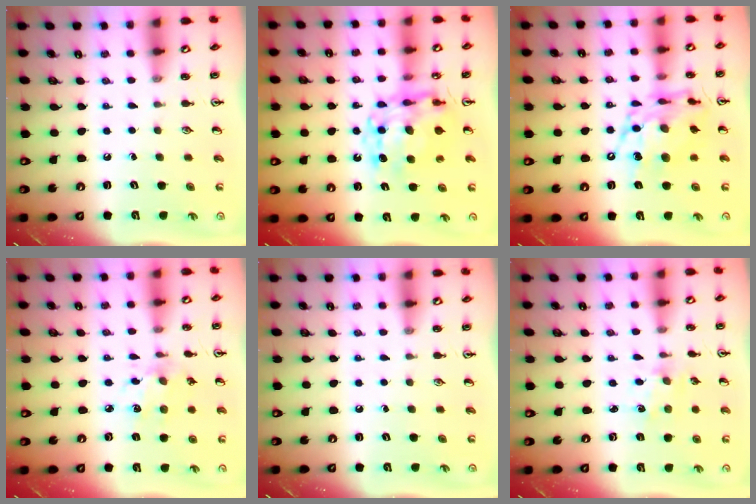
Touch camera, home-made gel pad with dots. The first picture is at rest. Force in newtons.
{"total": 11.6, "press": 11.6, "slide": 1.1}
{"total": 15.0, "press": 14.9, "slide": 1.3}
{"total": 6.8, "press": 6.8, "slide": 0.5}
{"total": 0.0}
{"total": 1.3, "press": 1.3, "slide": 0.2}